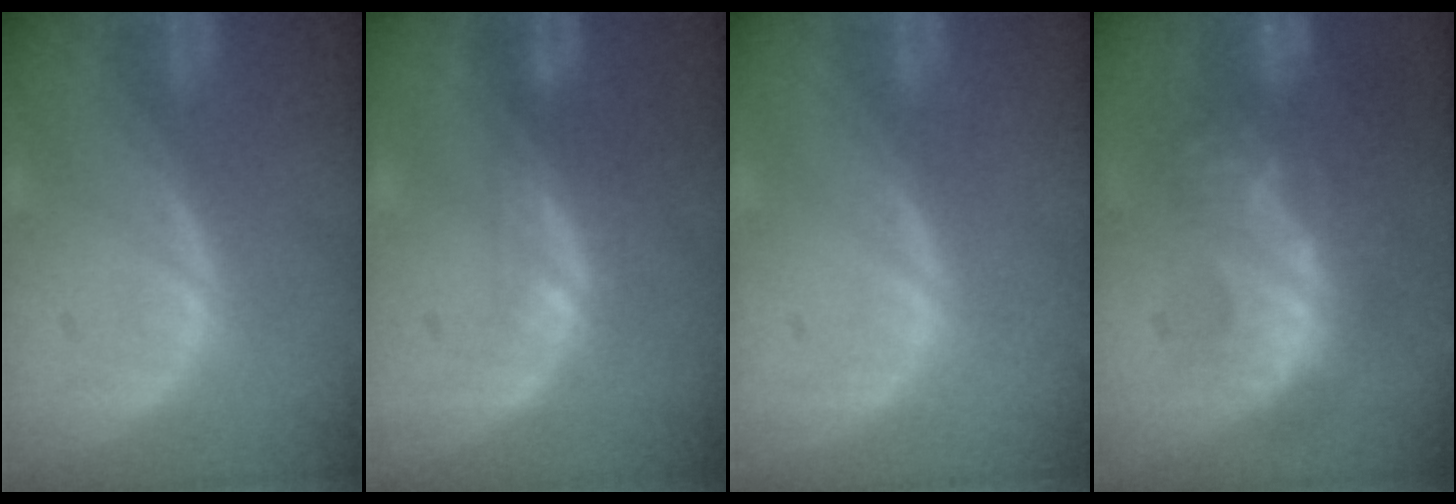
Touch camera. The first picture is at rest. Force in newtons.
{"total": 2.8, "press": 2.1, "slide": 1.7}
{"total": 0.0}
{"total": 9.4, "press": 8.9, "slide": 2.9}